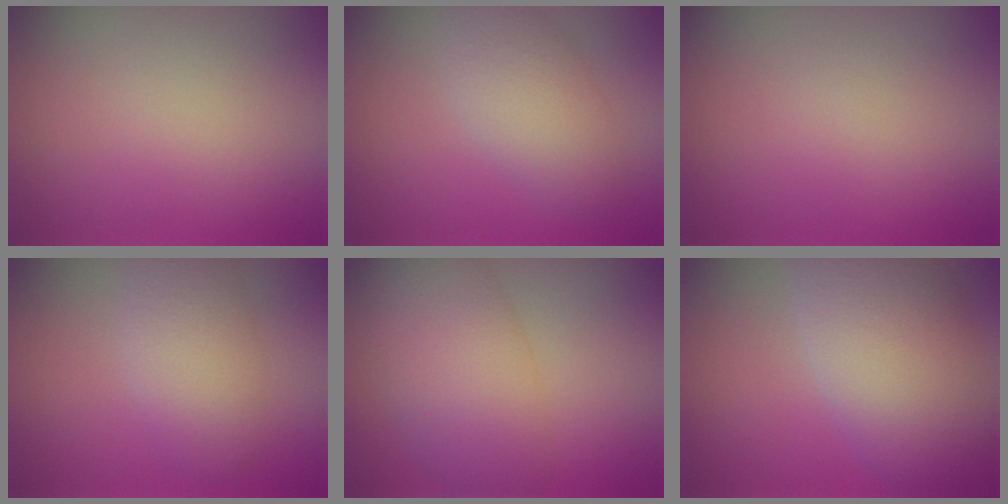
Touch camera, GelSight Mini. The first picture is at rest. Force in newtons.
{"total": 4.1, "press": 4.1, "slide": 0.2}
{"total": 0.0}
{"total": 4.3, "press": 4.3, "slide": 0.1}
{"total": 7.6, "press": 7.6, "slide": 0.3}
{"total": 10.4, "press": 10.4, "slide": 0.2}